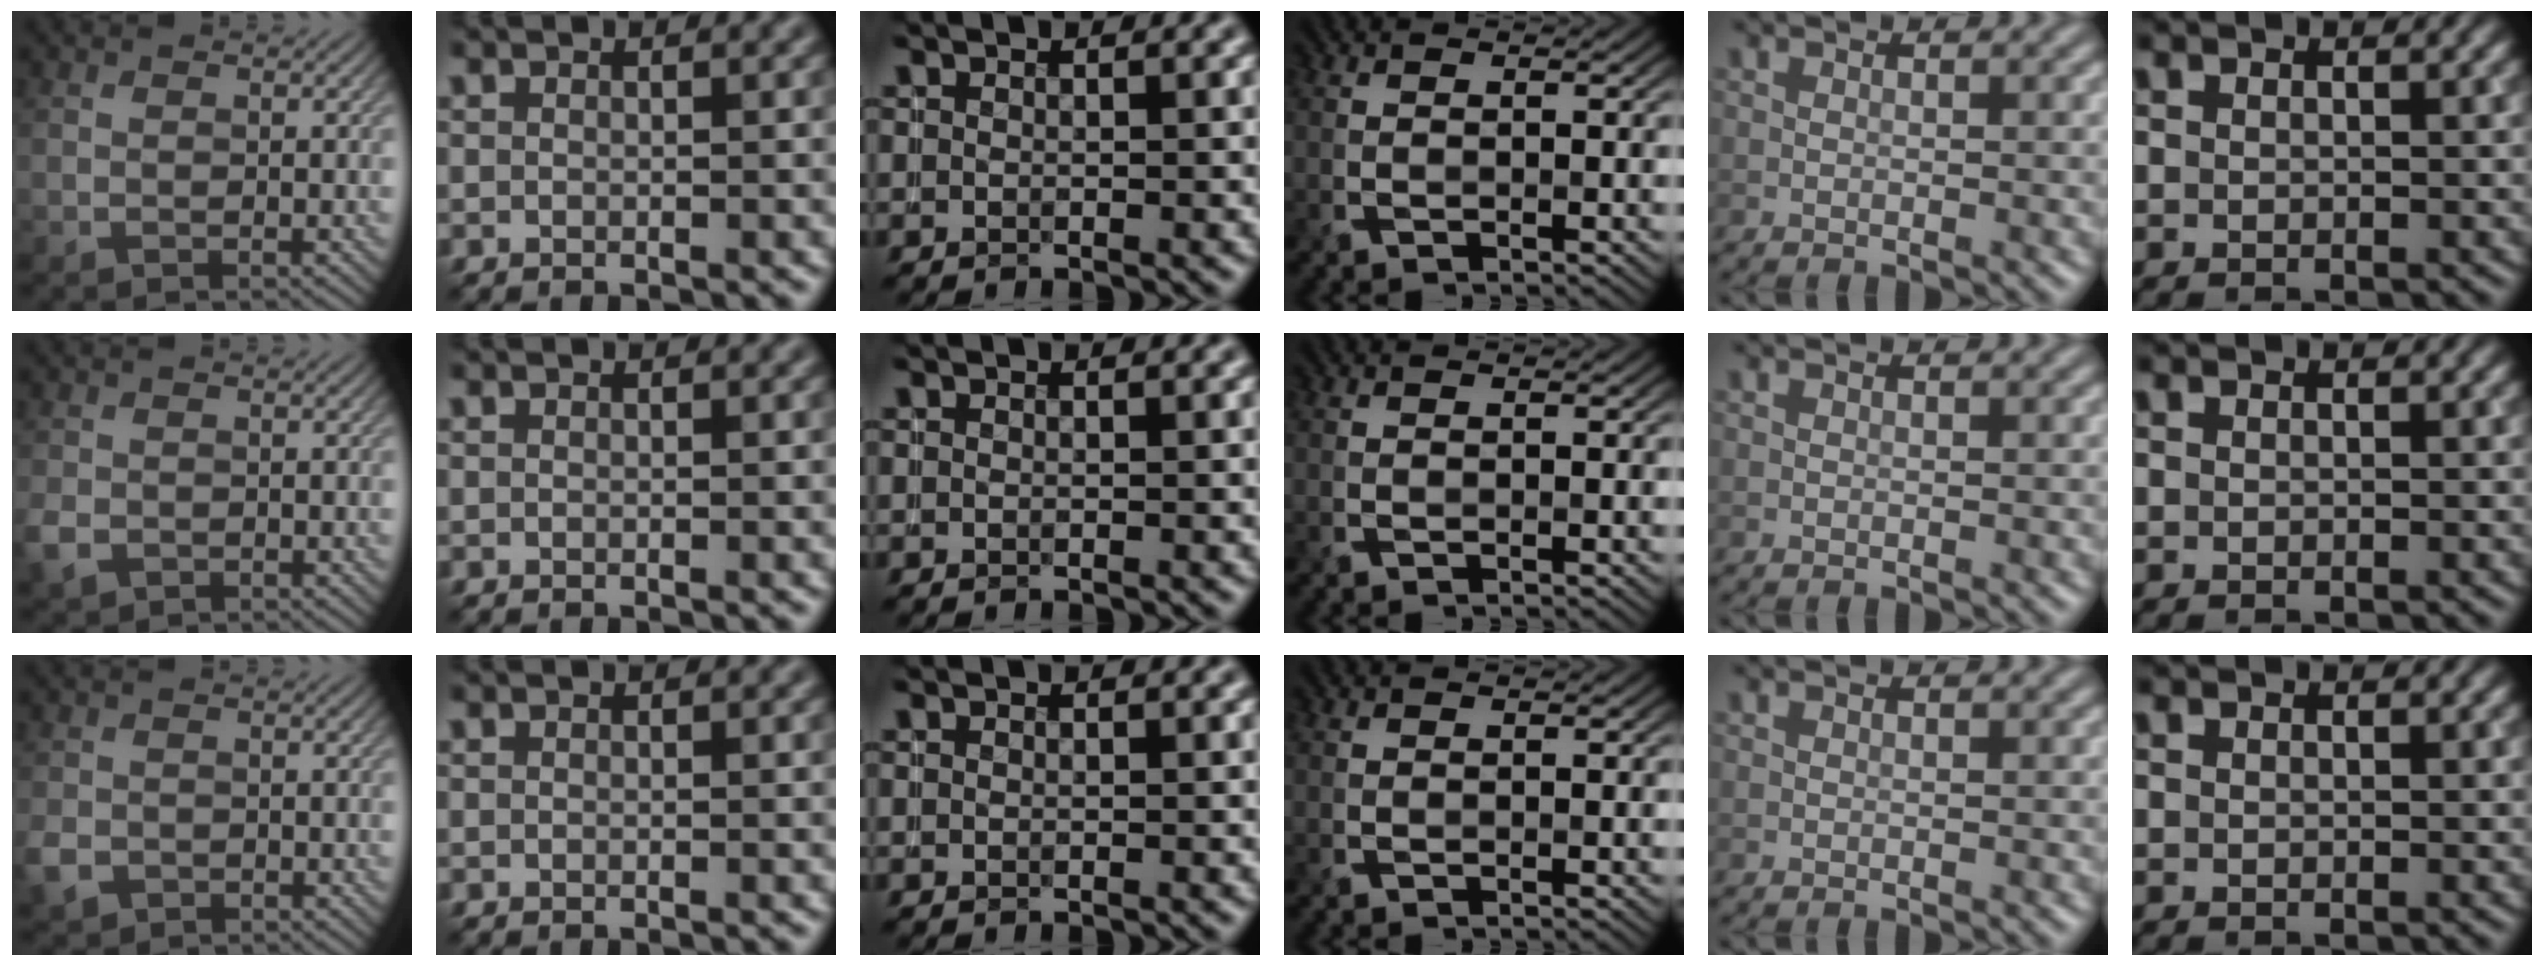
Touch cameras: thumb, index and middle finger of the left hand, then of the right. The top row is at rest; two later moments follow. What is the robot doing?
{"motion": "insert", "object": "file holder"}